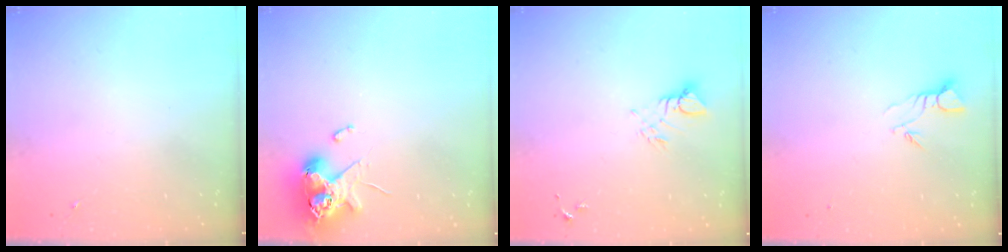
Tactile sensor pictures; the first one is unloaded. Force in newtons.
{"total": 11.7, "press": 11.5, "slide": 1.7}
{"total": 4.8, "press": 4.8, "slide": 0.2}
{"total": 3.4, "press": 3.4, "slide": 0.2}